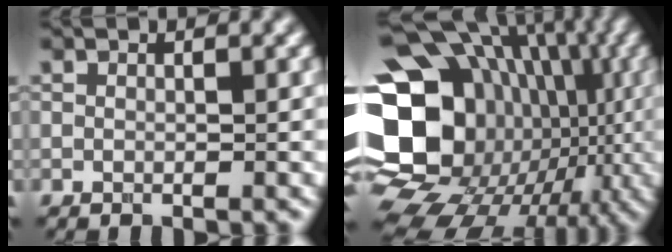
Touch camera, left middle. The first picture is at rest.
{"total": 23.1, "force": [-2.0, 19.8, 11.8], "torque": [-0.203, 0.001, -0.064]}